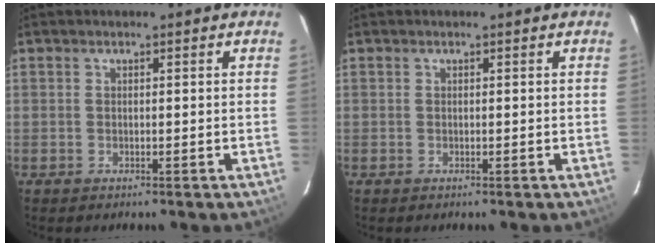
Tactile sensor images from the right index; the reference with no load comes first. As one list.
[{"total": 0.0}]